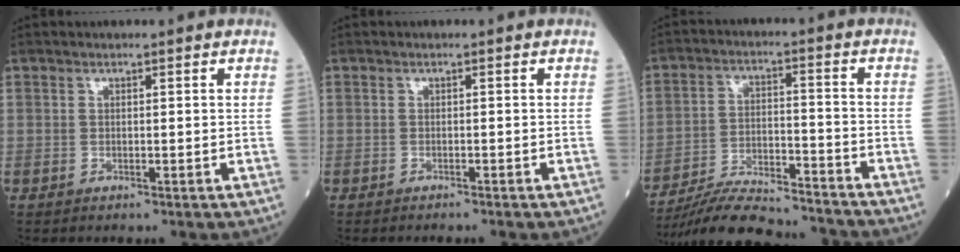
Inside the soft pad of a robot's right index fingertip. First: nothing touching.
{"total": 2.1, "force": [-1.8, -0.1, 1.1], "torque": [-0.019, 0.000, -0.017]}
{"total": 15.9, "force": [-15.0, 1.6, 4.9], "torque": [-0.096, 0.000, -0.235]}